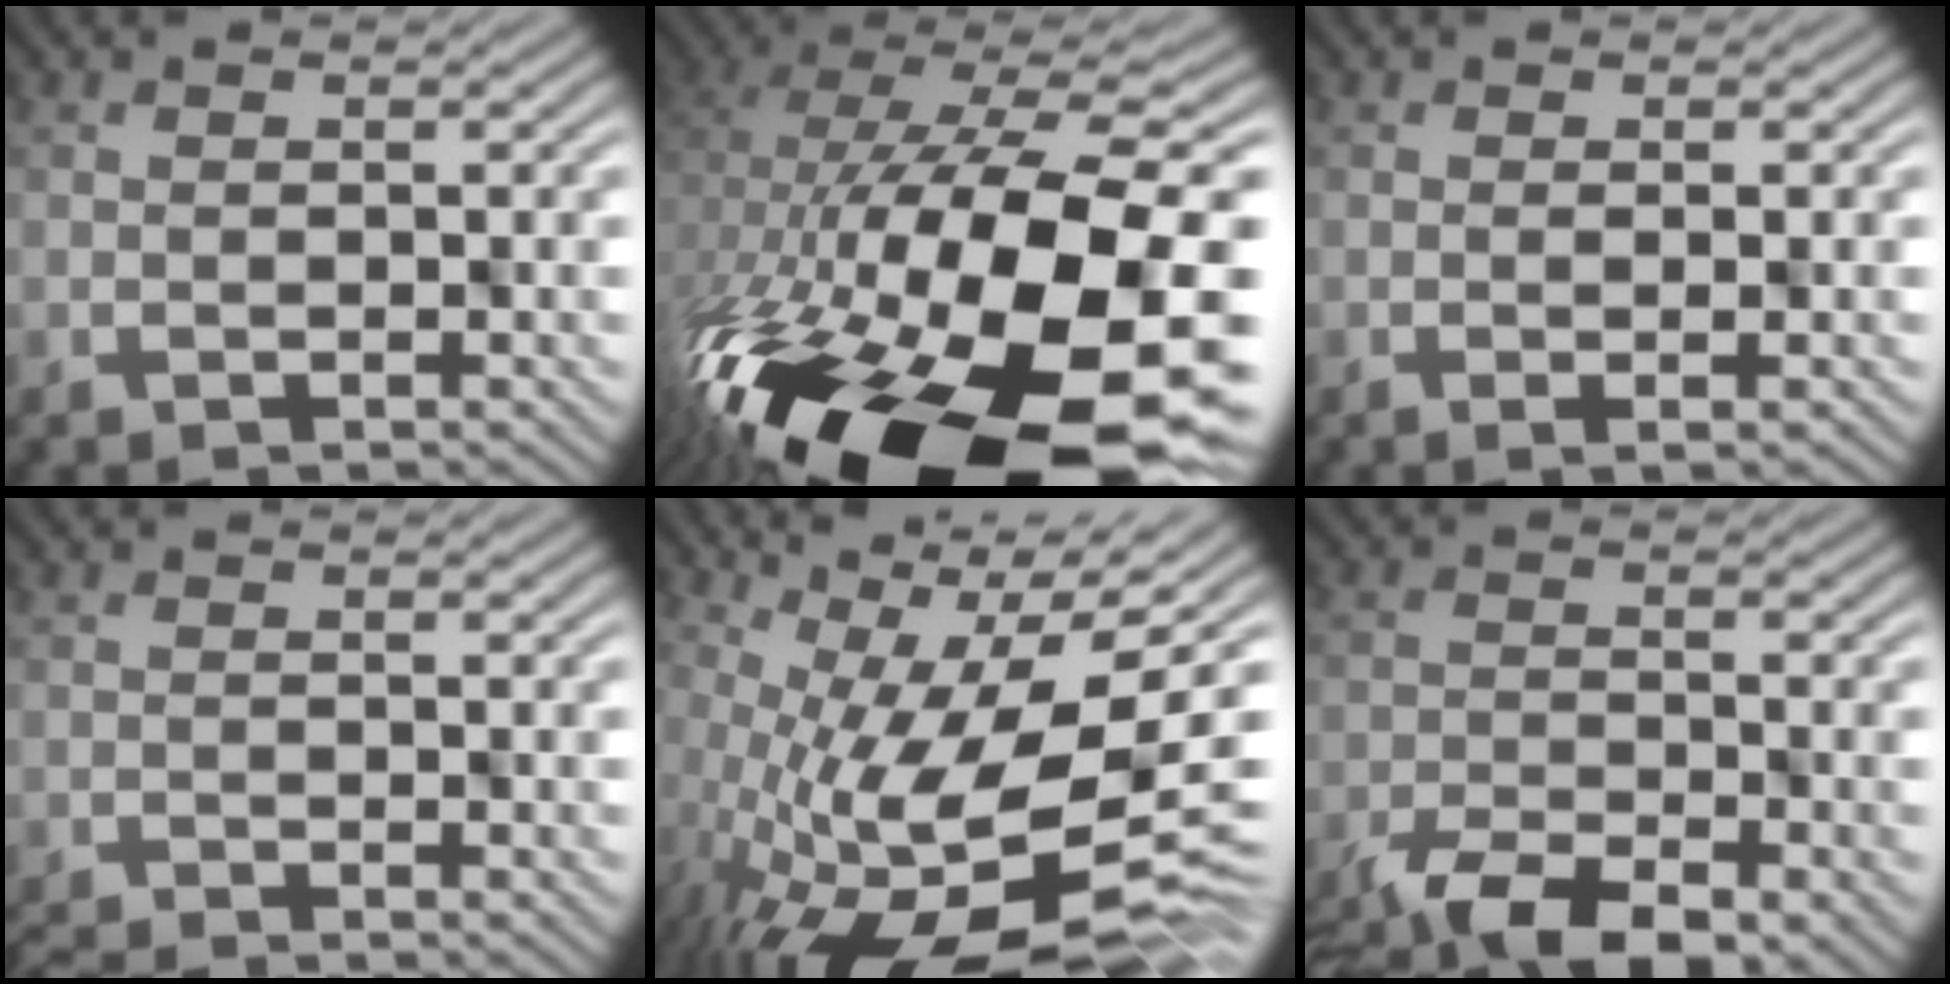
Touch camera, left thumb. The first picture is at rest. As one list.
[{"total": 20.0, "force": [-6.2, 10.4, 15.9], "torque": [-0.336, -0.078, -0.066]}, {"total": 1.4, "force": [-0.2, 0.1, 1.4], "torque": [-0.021, 0.007, -0.004]}, {"total": 2.1, "force": [-2.1, 0.1, 0.5], "torque": [-0.015, 0.002, -0.039]}, {"total": 16.0, "force": [-1.9, 4.8, 15.1], "torque": [-0.234, -0.008, -0.019]}, {"total": 8.0, "force": [-5.5, 3.0, 5.0], "torque": [-0.086, -0.009, -0.101]}]